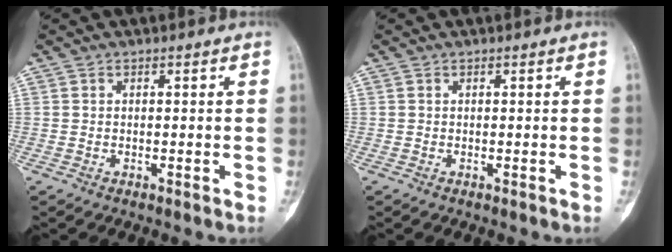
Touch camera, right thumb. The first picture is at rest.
{"total": 0.0}